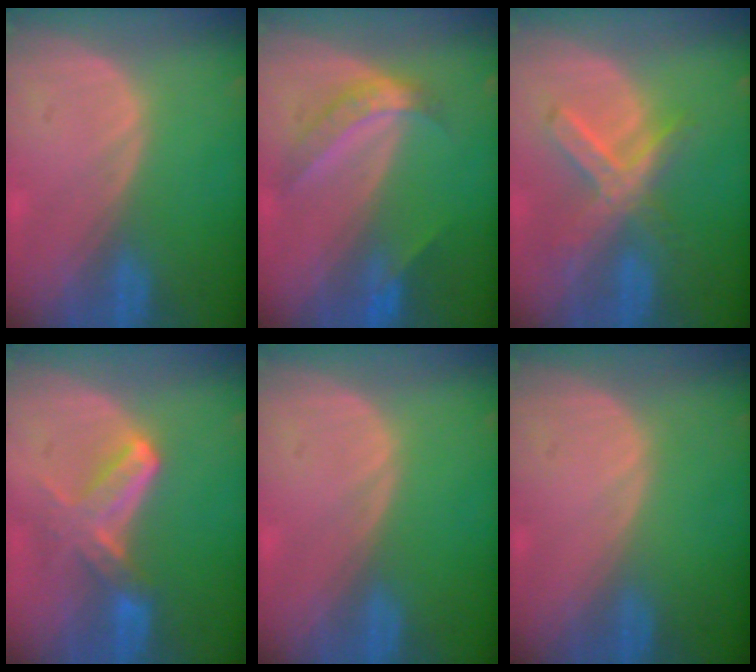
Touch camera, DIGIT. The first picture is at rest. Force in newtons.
{"total": 5.9, "press": 4.9, "slide": 3.3}
{"total": 7.5, "press": 6.4, "slide": 3.8}
{"total": 5.8, "press": 5.8, "slide": 0.3}
{"total": 0.0}
{"total": 0.0}